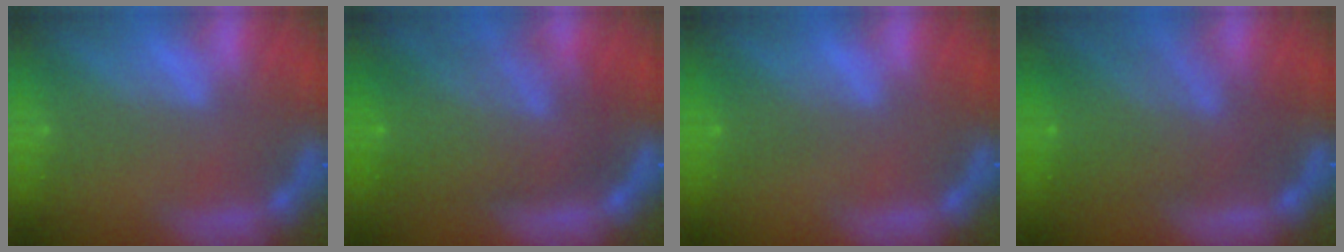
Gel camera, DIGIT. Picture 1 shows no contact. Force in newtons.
{"total": 9.5}
{"total": 1.5}
{"total": 8.0}